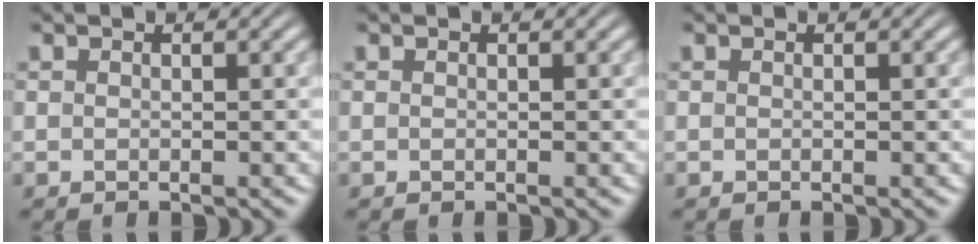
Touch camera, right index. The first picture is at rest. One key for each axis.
{"total": 0.0}
{"total": 0.0}